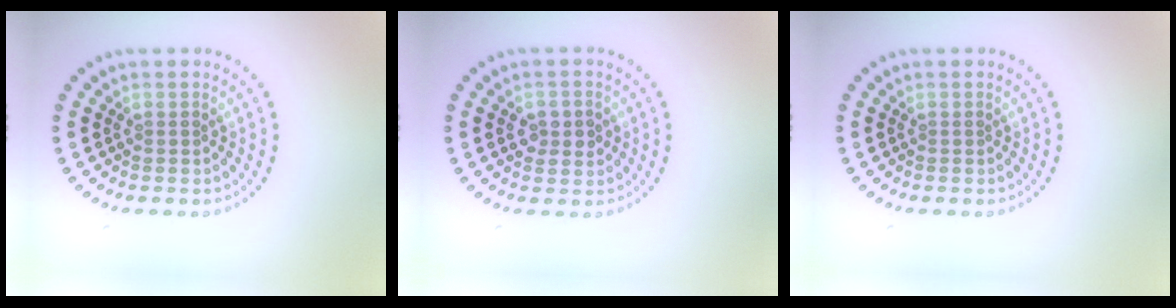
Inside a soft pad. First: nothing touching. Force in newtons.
{"total": 2.2, "press": 2.2, "slide": 0.4}
{"total": 0.0}